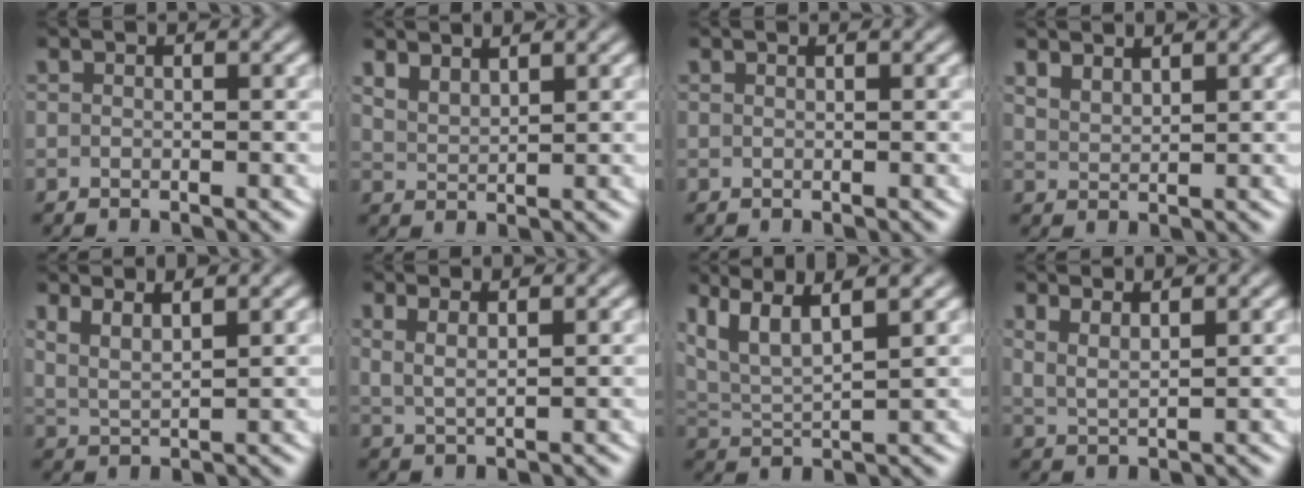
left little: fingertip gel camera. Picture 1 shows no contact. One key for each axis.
{"total": 2.6, "fx": 2.0, "fy": 1.2, "fz": 1.1, "tx": -0.031, "ty": -0.010, "tz": 0.042}
{"total": 0.0}
{"total": 2.0, "fx": 1.9, "fy": 0.4, "fz": 0.6, "tx": -0.016, "ty": -0.010, "tz": 0.044}
{"total": 4.1, "fx": 2.0, "fy": 2.7, "fz": 2.5, "tx": -0.056, "ty": -0.002, "tz": 0.029}
{"total": 2.5, "fx": 1.4, "fy": 1.1, "fz": 1.7, "tx": -0.040, "ty": -0.005, "tz": 0.030}
{"total": 8.1, "fx": 3.9, "fy": 5.3, "fz": 4.7, "tx": -0.104, "ty": 0.007, "tz": 0.056}
{"total": 2.8, "fx": 1.6, "fy": 1.5, "fz": 1.7, "tx": -0.042, "ty": -0.008, "tz": 0.032}